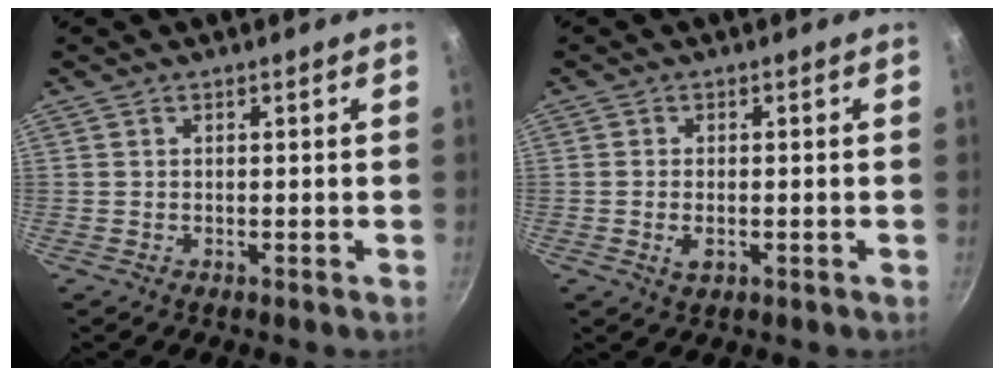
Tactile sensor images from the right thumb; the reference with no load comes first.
{"total": 2.6, "force": [-0.8, 1.3, 2.1], "torque": [-0.042, -0.002, -0.014]}